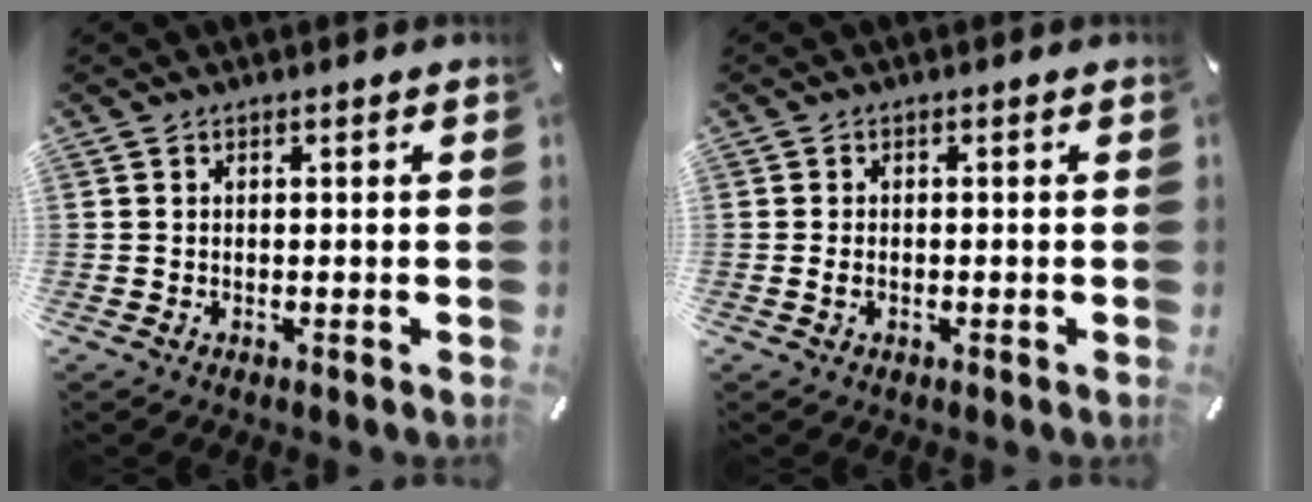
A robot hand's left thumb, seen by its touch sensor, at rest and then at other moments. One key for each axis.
{"total": 1.6, "fx": -0.4, "fy": 0.9, "fz": 1.3, "tx": -0.024, "ty": 0.001, "tz": -0.007}